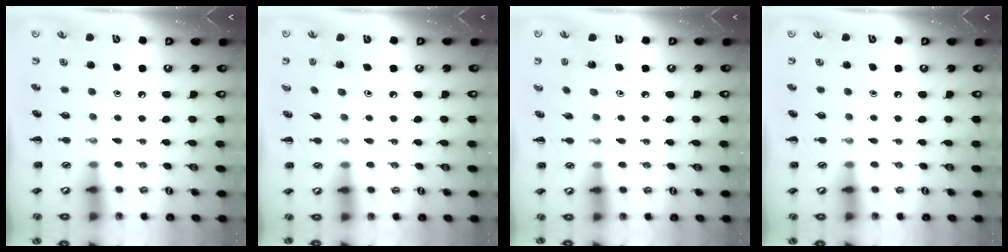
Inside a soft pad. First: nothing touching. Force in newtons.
{"total": 1.9, "press": 1.9, "slide": 0.4}
{"total": 1.9, "press": 1.9, "slide": 0.4}
{"total": 0.0}